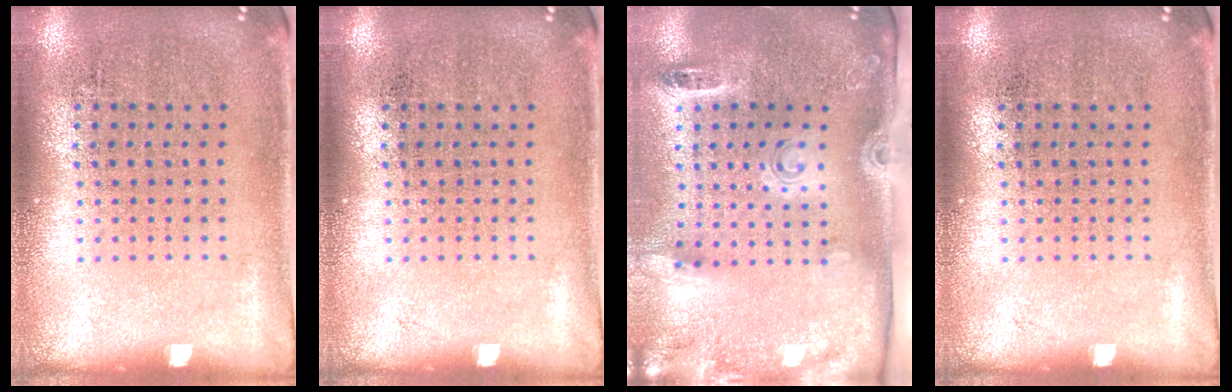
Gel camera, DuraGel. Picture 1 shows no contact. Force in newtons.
{"total": 0.0}
{"total": 2.9, "press": 2.0, "slide": 2.1}
{"total": 0.0}